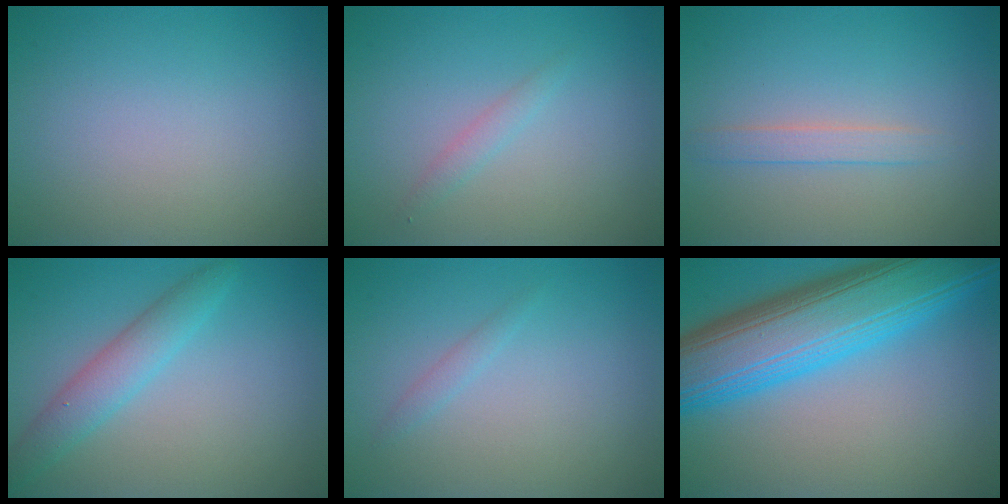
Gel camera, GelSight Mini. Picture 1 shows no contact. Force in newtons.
{"total": 1.0, "press": 1.0, "slide": 0.1}
{"total": 1.6, "press": 1.6, "slide": 0.1}
{"total": 3.2, "press": 3.2, "slide": 0.0}
{"total": 0.9, "press": 0.9, "slide": 0.1}
{"total": 12.1, "press": 12.1, "slide": 0.4}